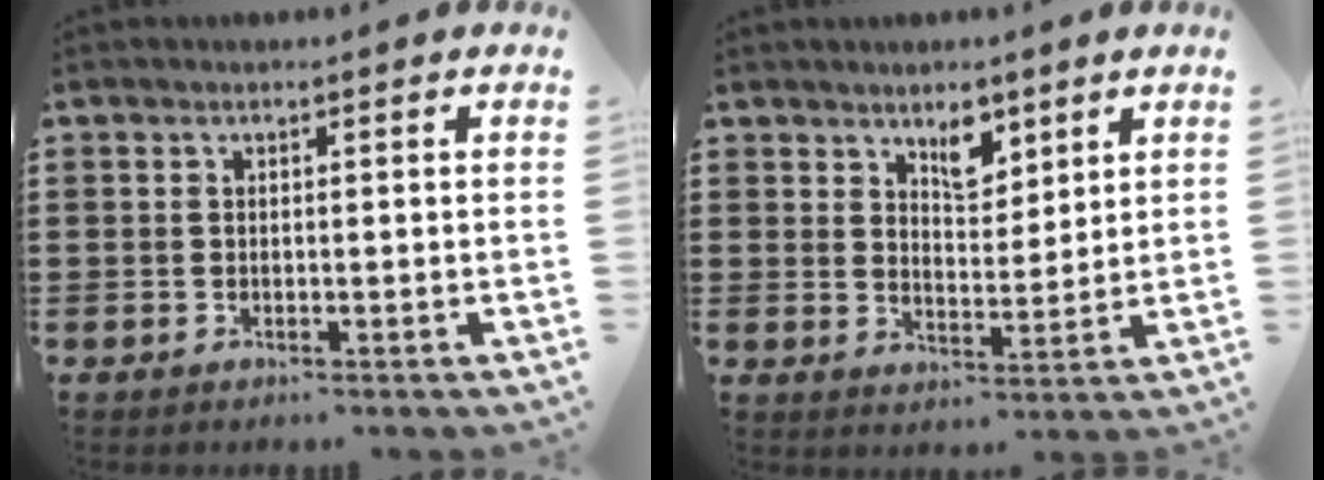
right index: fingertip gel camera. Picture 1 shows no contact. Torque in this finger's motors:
{"motor_torque": [0.12, 0.03, 0.11, 0.04]}